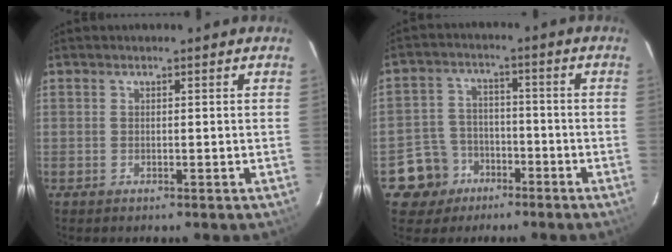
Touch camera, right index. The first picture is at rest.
{"total": 8.4, "force": [-4.7, 6.9, 1.1], "torque": [-0.048, 0.027, -0.068]}